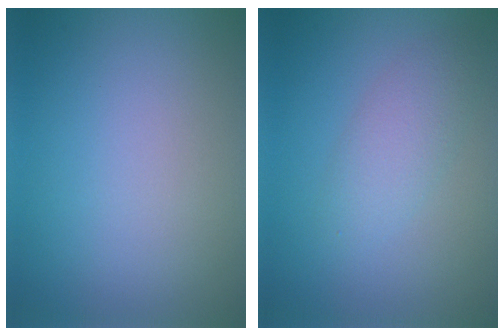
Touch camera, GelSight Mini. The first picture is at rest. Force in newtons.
{"total": 2.7, "press": 2.7, "slide": 0.0}